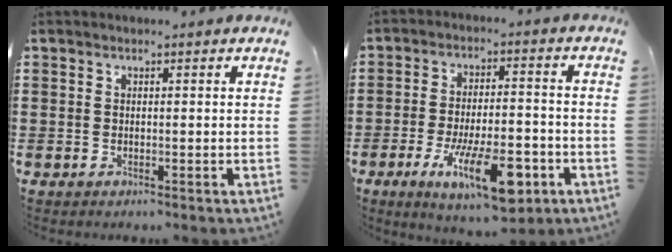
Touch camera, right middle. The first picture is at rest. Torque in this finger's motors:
{"motor_torque": [2.14, 0.00, 0.71, 0.21]}